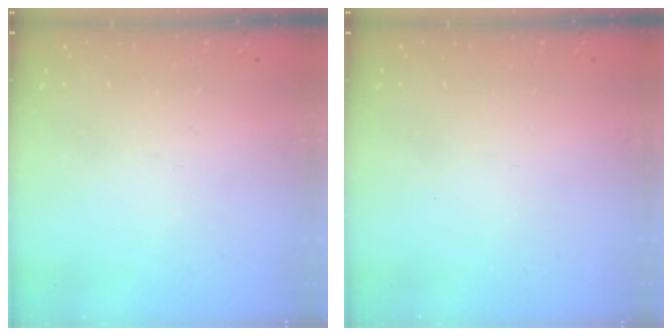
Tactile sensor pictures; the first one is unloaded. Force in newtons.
{"total": 0.0}